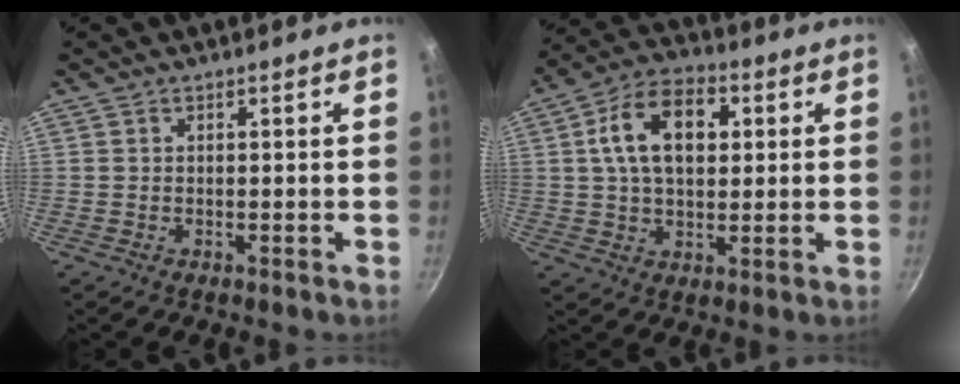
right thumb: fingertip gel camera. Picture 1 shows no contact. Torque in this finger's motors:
{"motor_torque": [-0.12, 2.65, 1.54, 0.43, 0.13]}